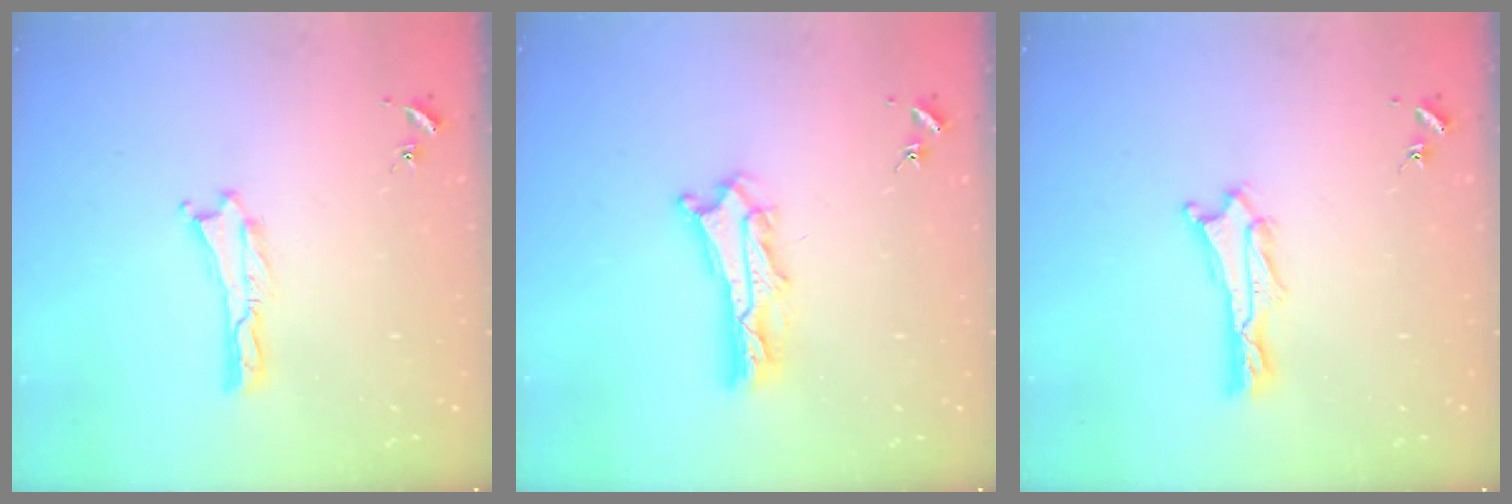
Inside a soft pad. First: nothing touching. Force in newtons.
{"total": 4.4, "press": 4.4, "slide": 0.3}
{"total": 0.9, "press": 0.9, "slide": 0.2}